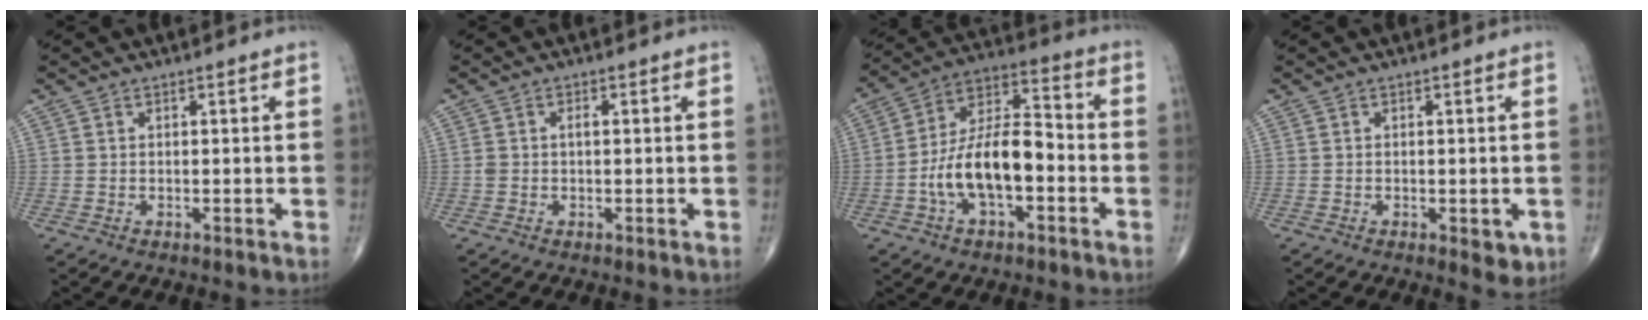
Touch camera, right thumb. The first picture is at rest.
{"total": 1.6, "force": [0.0, 0.9, 1.3], "torque": [-0.031, 0.007, 0.000]}
{"total": 15.1, "force": [-3.8, 7.2, 12.7], "torque": [-0.229, 0.047, -0.072]}
{"total": 3.2, "force": [-0.9, 1.5, 2.7], "torque": [-0.024, -0.006, -0.007]}